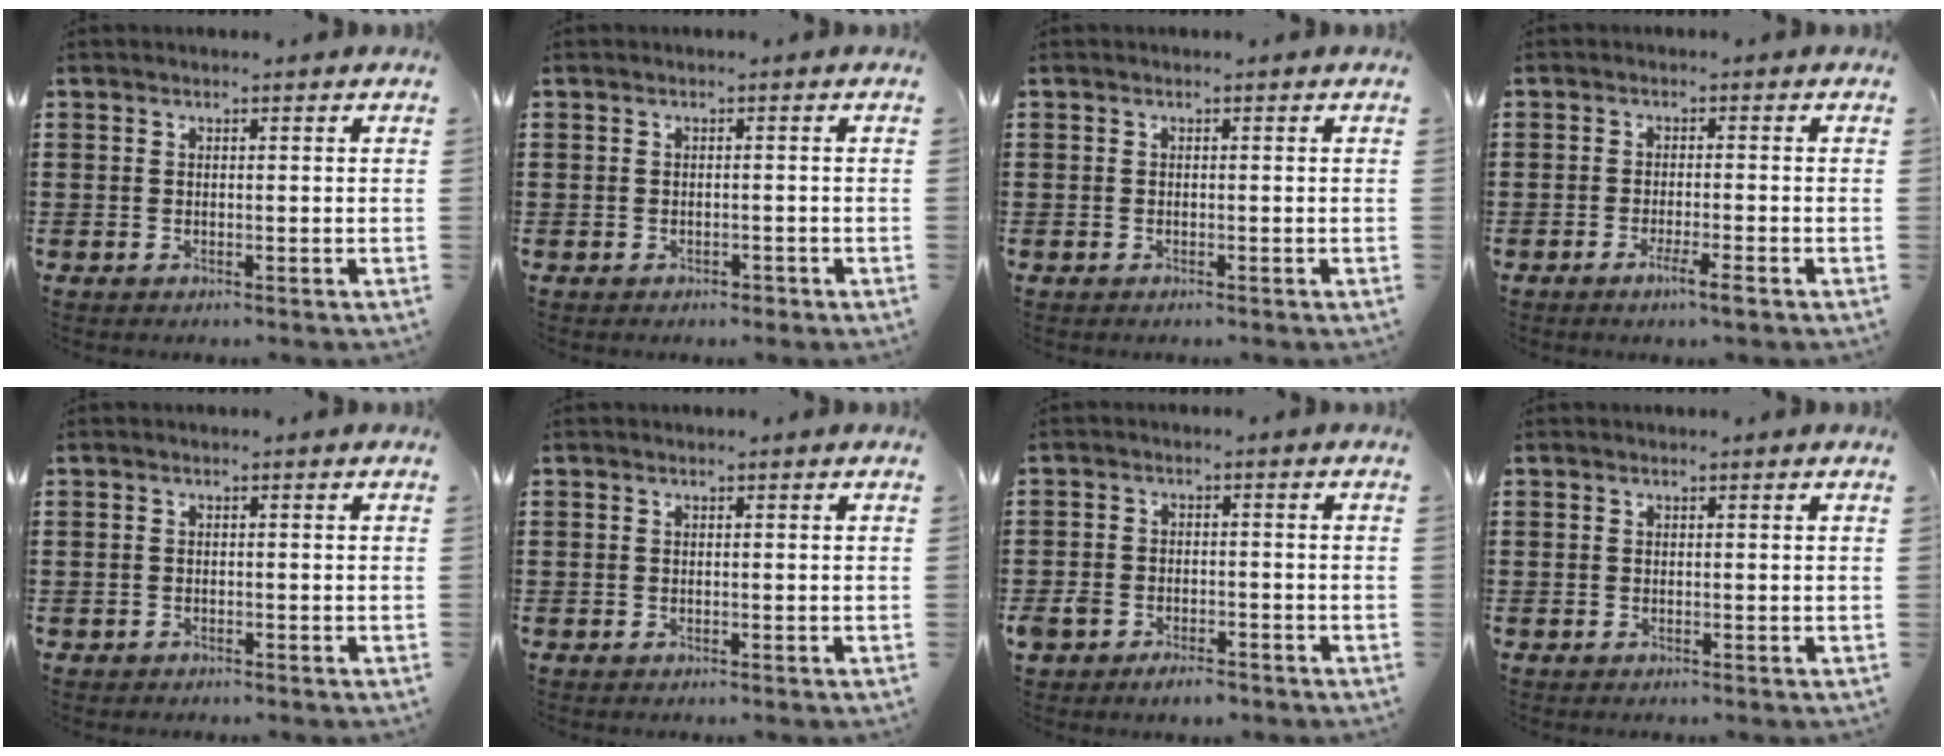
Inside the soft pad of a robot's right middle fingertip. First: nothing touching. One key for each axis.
{"total": 0.7, "fx": -0.7, "fy": 0.3, "fz": 0.0, "tx": -0.002, "ty": 0.001, "tz": -0.015}
{"total": 0.0}
{"total": 3.2, "fx": -2.0, "fy": 0.1, "fz": 2.5, "tx": -0.046, "ty": -0.006, "tz": -0.037}
{"total": 0.6, "fx": -0.5, "fy": 0.3, "fz": 0.0, "tx": -0.001, "ty": 0.003, "tz": -0.012}
{"total": 0.0}
{"total": 3.2, "fx": -2.7, "fy": 1.3, "fz": 1.0, "tx": -0.035, "ty": 0.001, "tz": -0.059}
{"total": 0.0}